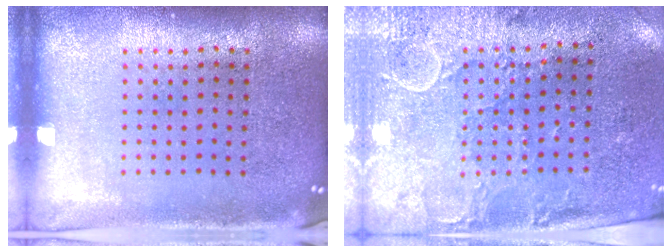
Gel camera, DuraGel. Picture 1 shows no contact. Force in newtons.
{"total": 2.9, "press": 2.4, "slide": 1.7}